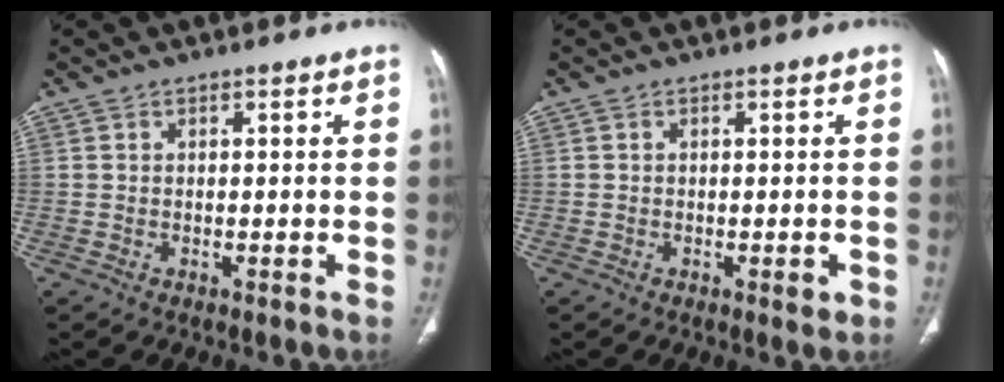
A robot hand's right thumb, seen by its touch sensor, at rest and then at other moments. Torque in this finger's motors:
{"motor_torque": [0.36, 0.70, -0.08, 0.02, 0.06]}